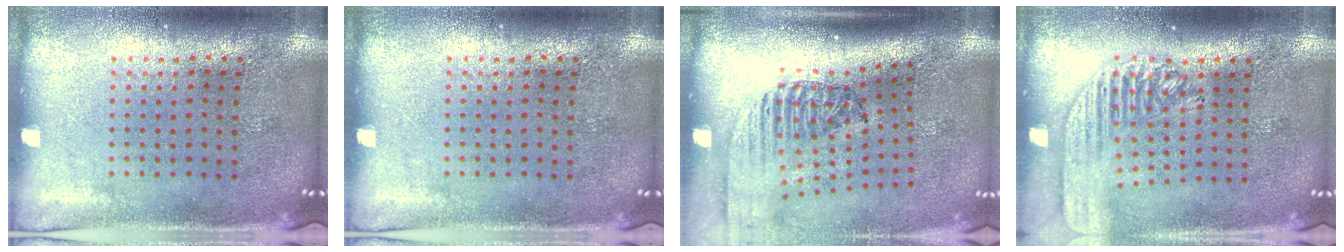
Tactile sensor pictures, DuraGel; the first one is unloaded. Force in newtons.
{"total": 0.0}
{"total": 2.4, "press": 1.7, "slide": 1.7}
{"total": 1.9, "press": 1.7, "slide": 0.9}